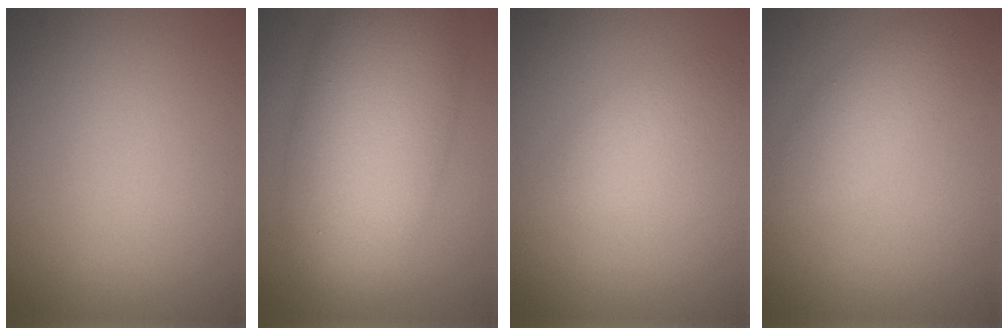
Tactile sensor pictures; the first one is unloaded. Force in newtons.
{"total": 10.1, "press": 10.1, "slide": 0.2}
{"total": 2.0, "press": 2.0, "slide": 0.1}
{"total": 2.7, "press": 2.7, "slide": 0.1}